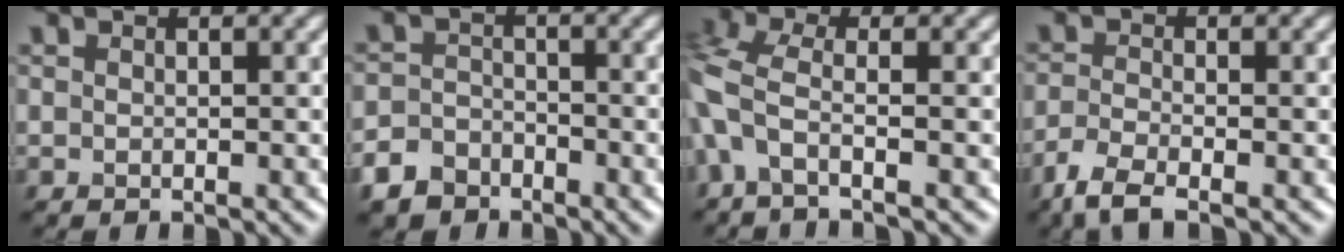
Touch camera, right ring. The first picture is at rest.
{"total": 4.2, "force": [-3.2, 2.6, 1.0], "torque": [-0.015, -0.004, -0.061]}
{"total": 4.2, "force": [-1.1, 1.9, 3.6], "torque": [-0.099, 0.002, -0.039]}
{"total": 3.3, "force": [-2.4, 0.9, 2.1], "torque": [-0.051, -0.009, -0.063]}